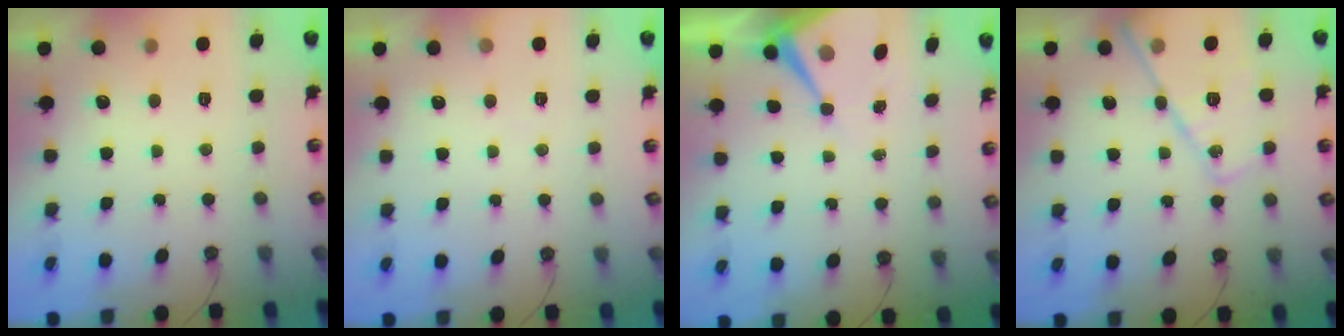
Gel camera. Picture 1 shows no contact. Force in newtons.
{"total": 3.8, "press": 3.8, "slide": 0.7}
{"total": 8.1, "press": 8.1, "slide": 0.2}
{"total": 16.3, "press": 16.2, "slide": 1.7}